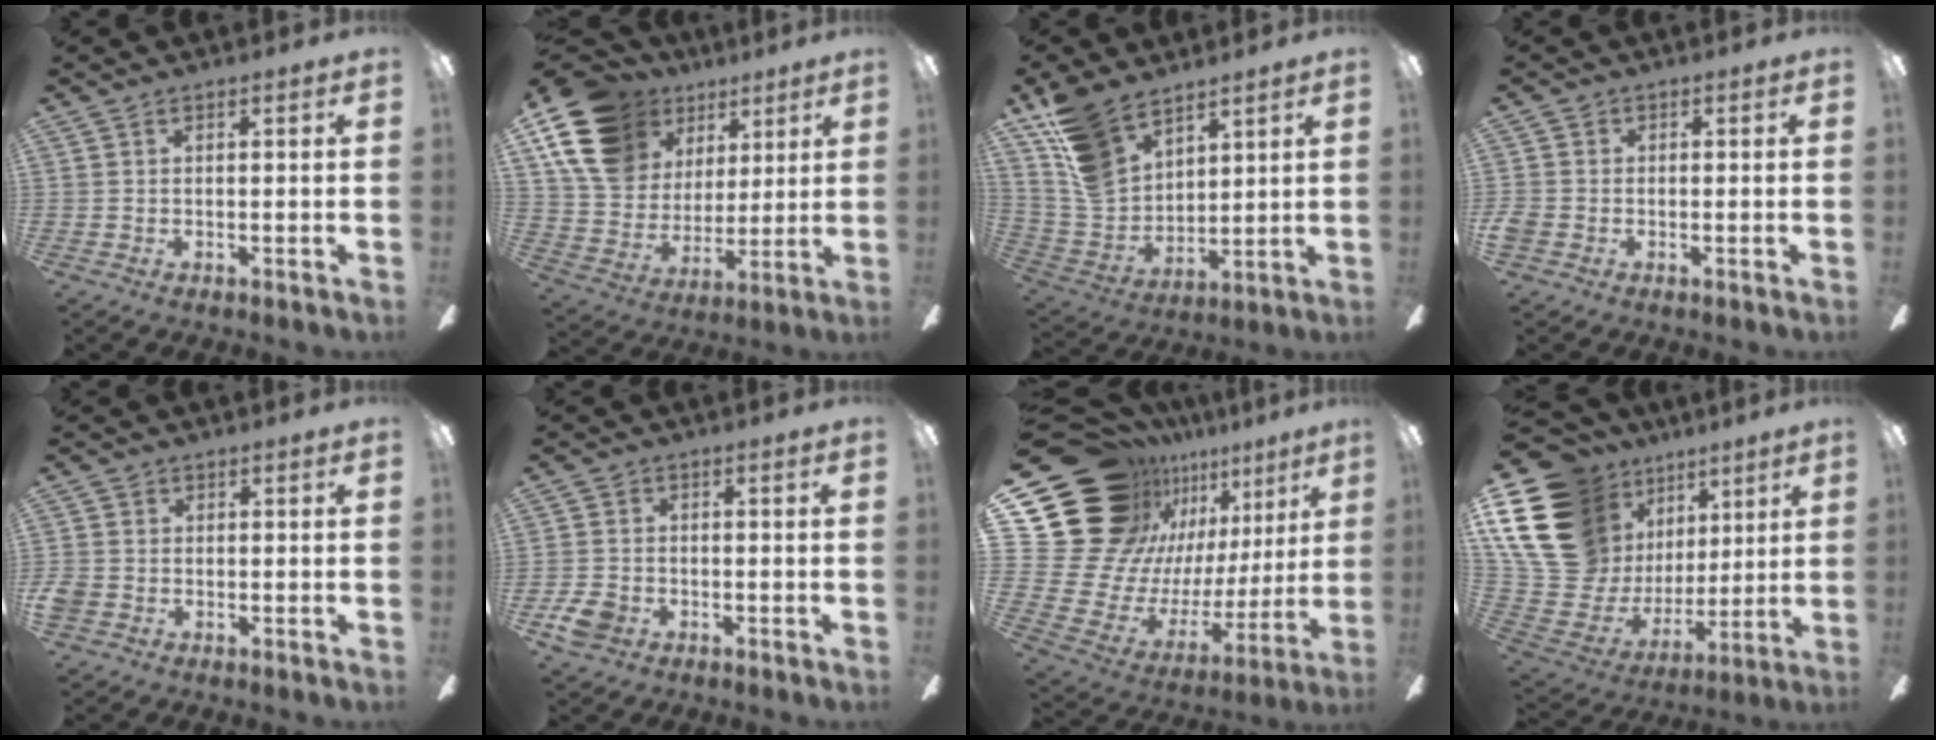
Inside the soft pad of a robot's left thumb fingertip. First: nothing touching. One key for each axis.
{"total": 18.2, "fx": 9.9, "fy": 12.9, "fz": 8.3, "tx": -0.178, "ty": -0.032, "tz": 0.191}
{"total": 14.4, "fx": 10.2, "fy": 8.3, "fz": 6.0, "tx": -0.131, "ty": -0.048, "tz": 0.203}
{"total": 2.7, "fx": -0.9, "fy": 2.3, "fz": 1.2, "tx": -0.016, "ty": 0.008, "tz": -0.016}
{"total": 3.4, "fx": -1.1, "fy": 2.9, "fz": 1.5, "tx": -0.028, "ty": 0.008, "tz": -0.020}
{"total": 5.5, "fx": -2.7, "fy": 4.1, "fz": 2.5, "tx": -0.063, "ty": 0.013, "tz": -0.052}
{"total": 24.7, "fx": 14.7, "fy": 15.9, "fz": 11.8, "tx": -0.225, "ty": -0.127, "tz": 0.309}
{"total": 23.2, "fx": 10.7, "fy": 17.4, "fz": 11.0, "tx": -0.244, "ty": -0.082, "tz": 0.232}